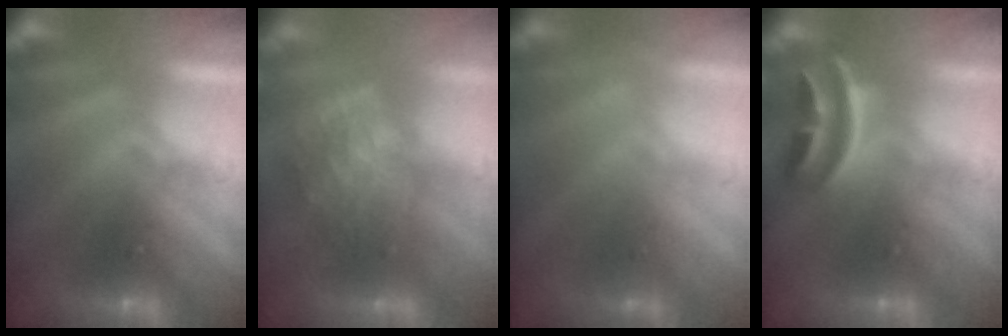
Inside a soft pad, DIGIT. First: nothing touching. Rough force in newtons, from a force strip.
{"total": 7.0}
{"total": 2.4}
{"total": 2.9}